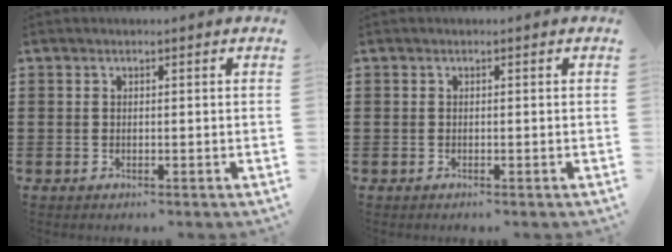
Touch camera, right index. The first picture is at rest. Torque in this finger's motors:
{"motor_torque": [-0.14, 0.12, -0.12, -0.14]}